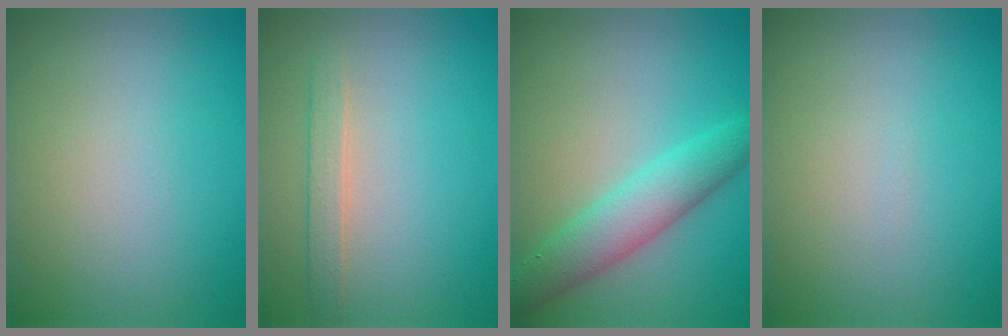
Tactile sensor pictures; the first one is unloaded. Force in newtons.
{"total": 1.8, "press": 1.8, "slide": 0.1}
{"total": 4.8, "press": 4.8, "slide": 0.2}
{"total": 0.0}